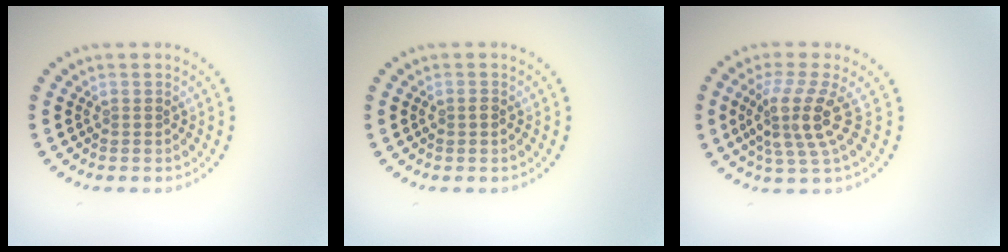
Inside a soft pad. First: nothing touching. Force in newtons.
{"total": 0.9, "press": 0.9, "slide": 0.1}
{"total": 4.1, "press": 3.1, "slide": 2.7}